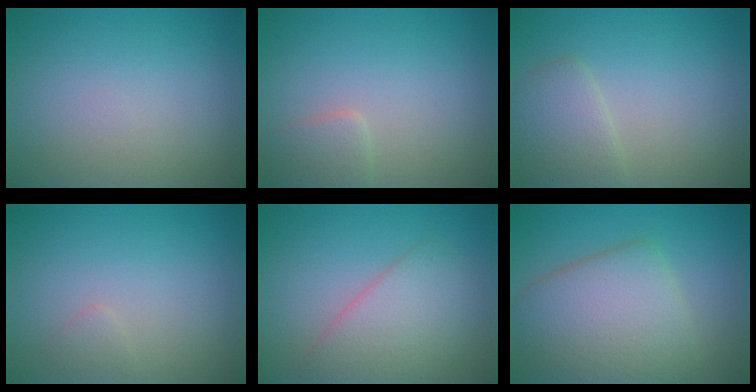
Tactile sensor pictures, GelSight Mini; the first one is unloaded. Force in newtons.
{"total": 1.9, "press": 1.9, "slide": 0.1}
{"total": 2.7, "press": 2.7, "slide": 0.1}
{"total": 0.7, "press": 0.7, "slide": 0.0}
{"total": 3.9, "press": 3.9, "slide": 0.0}
{"total": 7.3, "press": 7.3, "slide": 0.3}